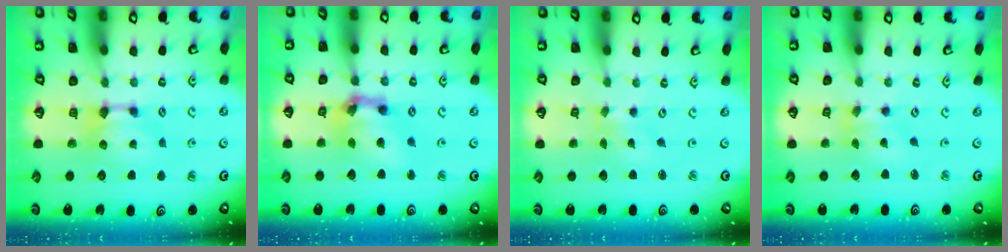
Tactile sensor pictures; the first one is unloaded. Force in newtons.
{"total": 6.7, "press": 6.3, "slide": 2.3}
{"total": 4.2, "press": 4.2, "slide": 0.8}
{"total": 1.5, "press": 0.6, "slide": 1.4}